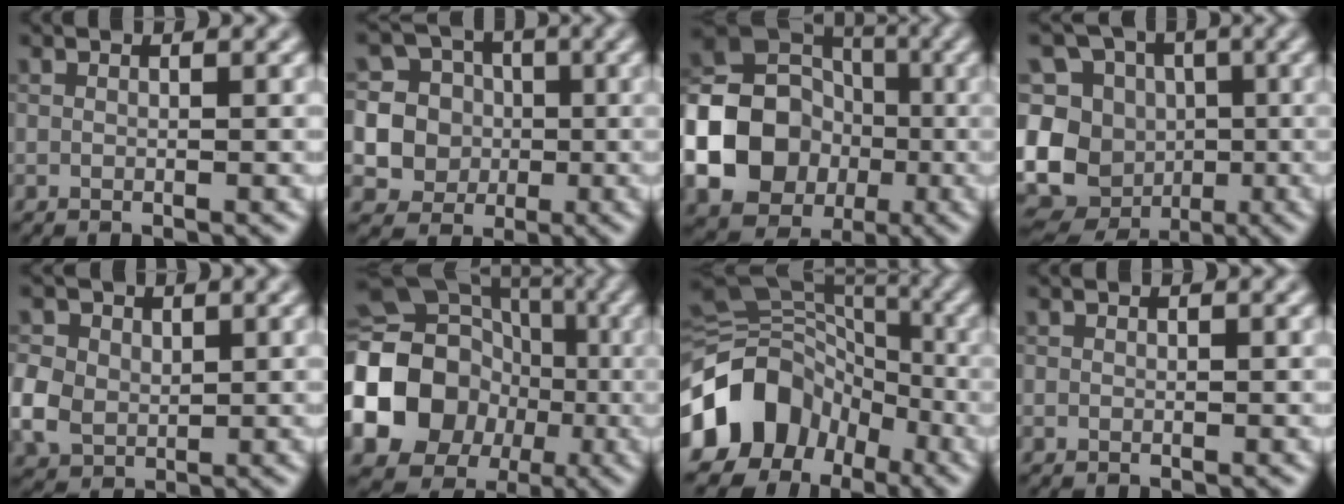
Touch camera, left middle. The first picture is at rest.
{"total": 12.6, "force": [0.1, 12.2, 3.1], "torque": [-0.113, 0.008, 0.004]}
{"total": 18.2, "force": [-4.2, 16.2, 7.2], "torque": [-0.165, -0.028, -0.107]}
{"total": 16.9, "force": [-4.1, 15.2, 6.1], "torque": [-0.144, 0.000, -0.085]}
{"total": 4.4, "force": [0.3, 3.8, 2.2], "torque": [-0.061, 0.004, 0.004]}
{"total": 18.1, "force": [-3.5, 15.8, 8.1], "torque": [-0.171, -0.009, -0.087]}
{"total": 12.8, "force": [-5.4, 9.8, 6.2], "torque": [-0.131, -0.004, -0.111]}
{"total": 0.0}